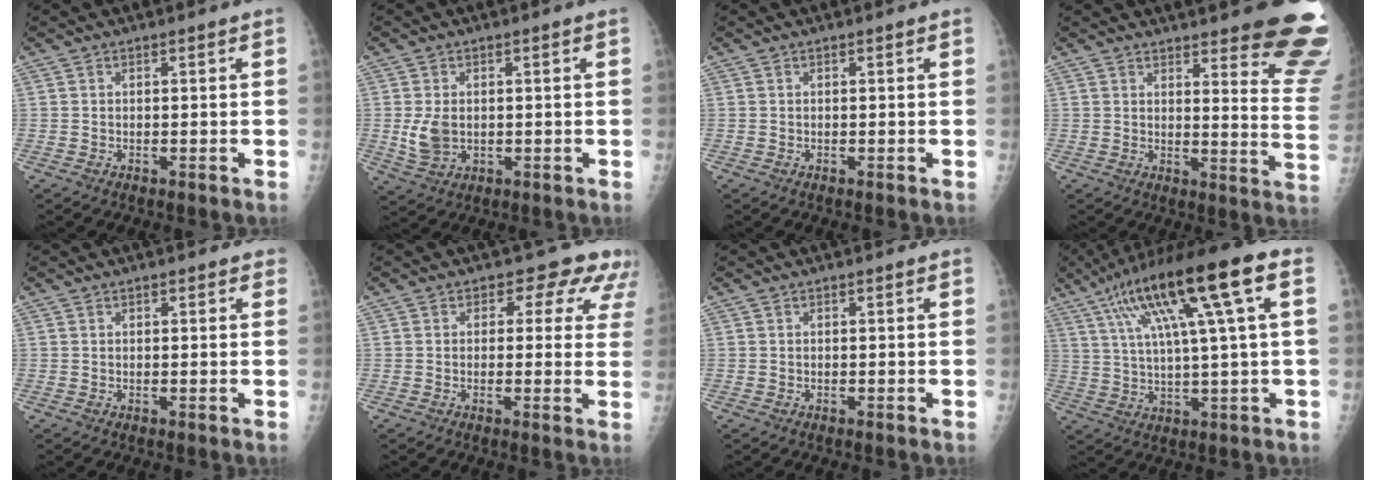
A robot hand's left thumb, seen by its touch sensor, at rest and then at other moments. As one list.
[{"total": 5.2, "force": [-0.1, 3.7, 3.7], "torque": [-0.069, -0.006, 0.008]}, {"total": 0.0}, {"total": 18.0, "force": [13.8, 3.8, 10.9], "torque": [-0.103, -0.104, 0.150]}, {"total": 1.1, "force": [0.7, 0.7, 0.6], "torque": [0.003, -0.001, 0.004]}, {"total": 7.9, "force": [4.5, 5.3, 3.6], "torque": [0.010, -0.011, 0.032]}, {"total": 0.0}, {"total": 19.0, "force": [6.9, 2.5, 17.6], "torque": [-0.311, 0.020, 0.111]}]